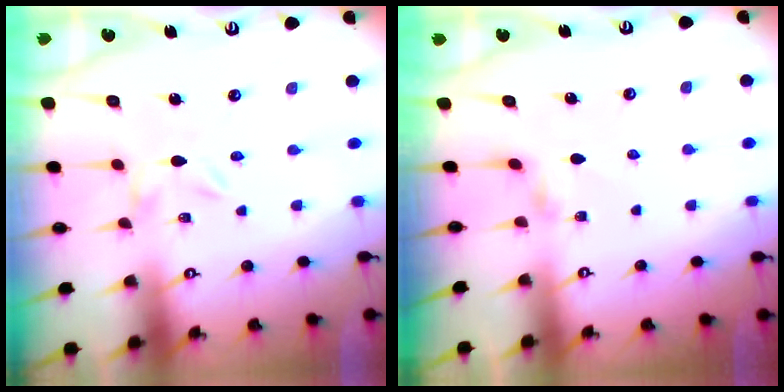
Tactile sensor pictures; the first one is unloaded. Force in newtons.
{"total": 2.1, "press": 2.1, "slide": 0.3}